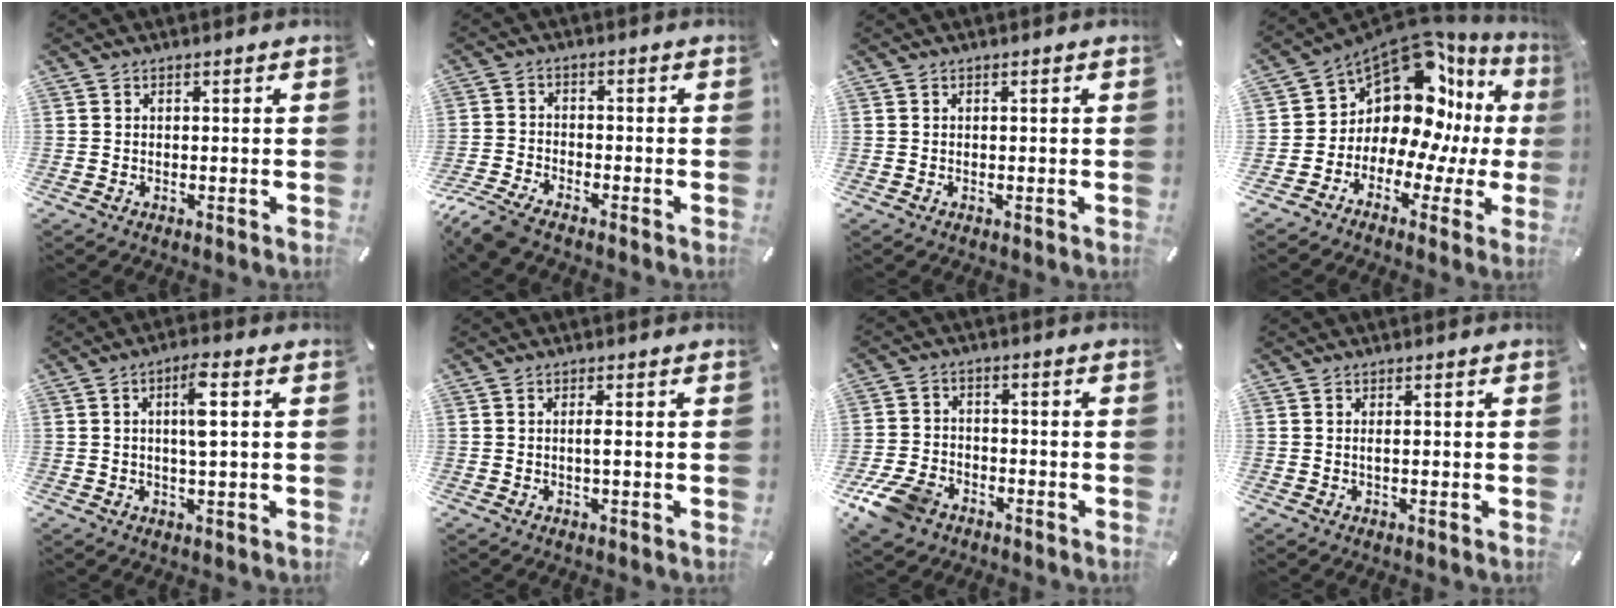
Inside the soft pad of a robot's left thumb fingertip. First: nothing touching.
{"total": 6.4, "force": [-5.6, 1.5, 2.6], "torque": [-0.075, 0.007, -0.115]}
{"total": 0.0}
{"total": 13.2, "force": [6.7, 8.5, 7.7], "torque": [-0.135, -0.094, 0.109]}
{"total": 6.5, "force": [1.1, 1.3, 6.3], "torque": [-0.114, 0.001, 0.013]}
{"total": 1.8, "force": [-0.1, 0.2, 1.8], "torque": [-0.037, -0.003, -0.002]}
{"total": 9.2, "force": [-5.8, 5.8, 4.1], "torque": [-0.089, 0.030, -0.108]}
{"total": 0.9, "force": [-0.1, 0.2, 0.9], "torque": [-0.019, -0.002, -0.002]}